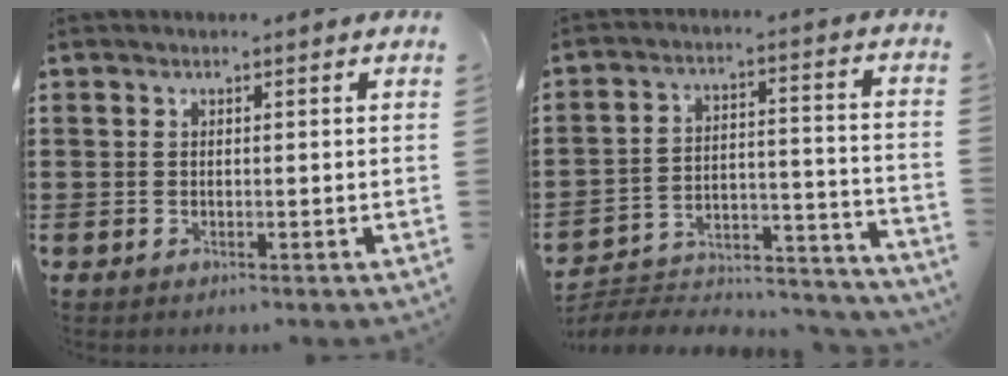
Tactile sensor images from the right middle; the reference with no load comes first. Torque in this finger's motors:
{"motor_torque": [0.98, -0.94, 0.21, 0.09]}